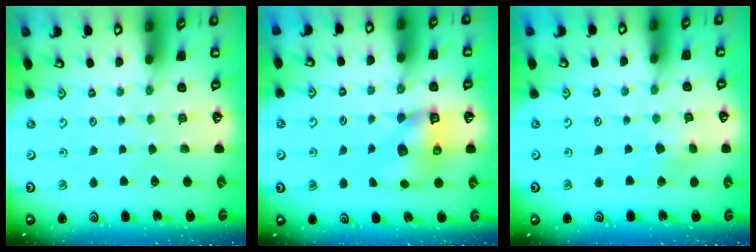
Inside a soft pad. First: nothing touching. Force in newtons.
{"total": 8.0, "press": 7.9, "slide": 1.2}
{"total": 3.4, "press": 3.3, "slide": 0.4}